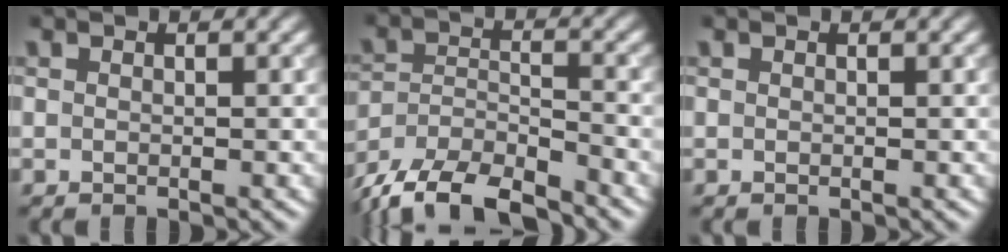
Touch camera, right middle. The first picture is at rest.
{"total": 9.6, "force": [-8.4, 2.8, 3.7], "torque": [-0.062, -0.016, -0.146]}
{"total": 0.0}